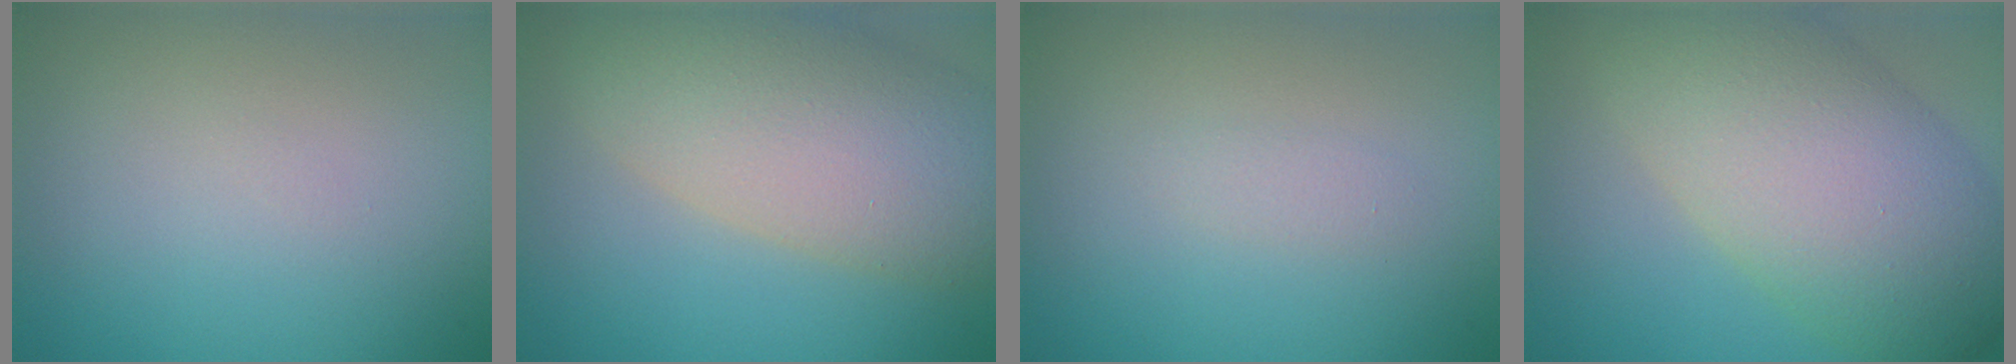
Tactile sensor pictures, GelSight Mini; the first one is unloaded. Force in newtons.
{"total": 9.2, "press": 9.2, "slide": 0.6}
{"total": 0.8, "press": 0.8, "slide": 0.0}
{"total": 10.1, "press": 10.0, "slide": 0.9}